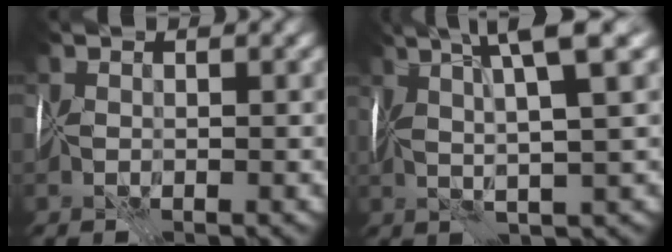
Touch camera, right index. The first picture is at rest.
{"total": 7.4, "force": [3.4, 0.8, 6.6], "torque": [-0.094, 0.017, 0.054]}